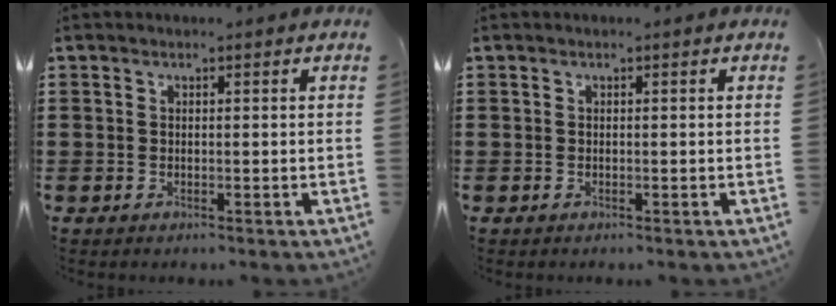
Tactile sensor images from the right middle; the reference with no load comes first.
{"total": 0.0}